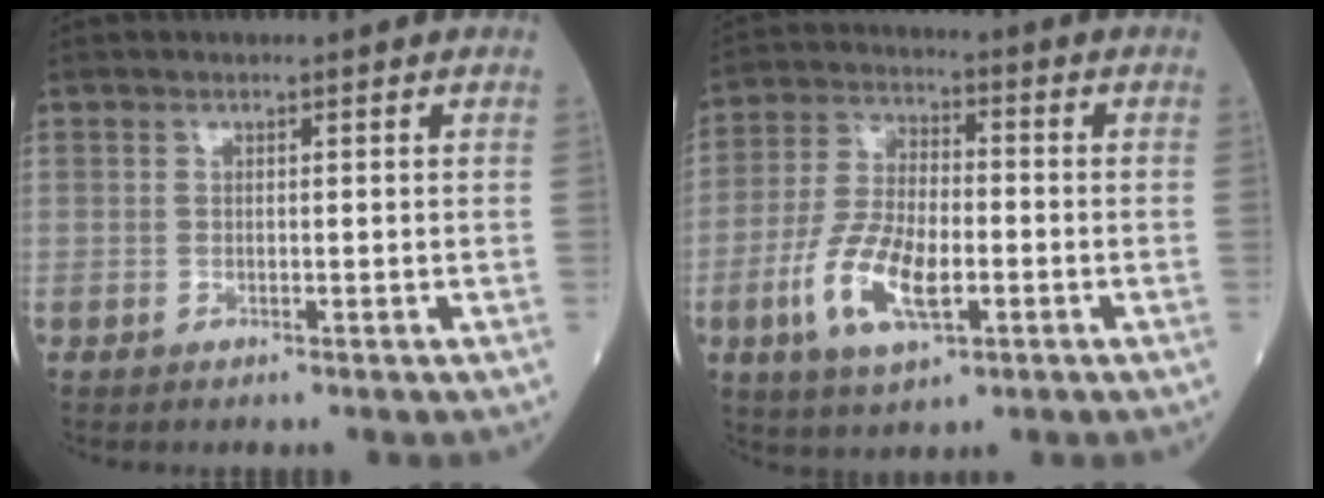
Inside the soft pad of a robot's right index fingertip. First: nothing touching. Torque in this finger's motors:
{"motor_torque": [0.45, -0.36, 0.23, 0.07]}